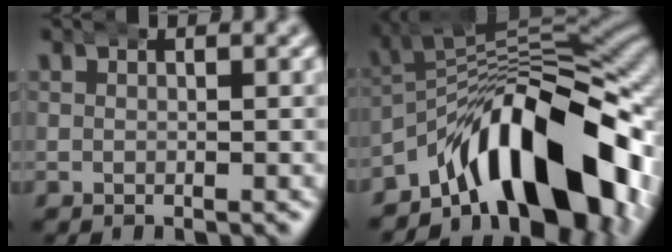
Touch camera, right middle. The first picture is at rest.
{"total": 21.1, "force": [-4.9, 11.5, 17.0], "torque": [-0.230, -0.006, -0.072]}